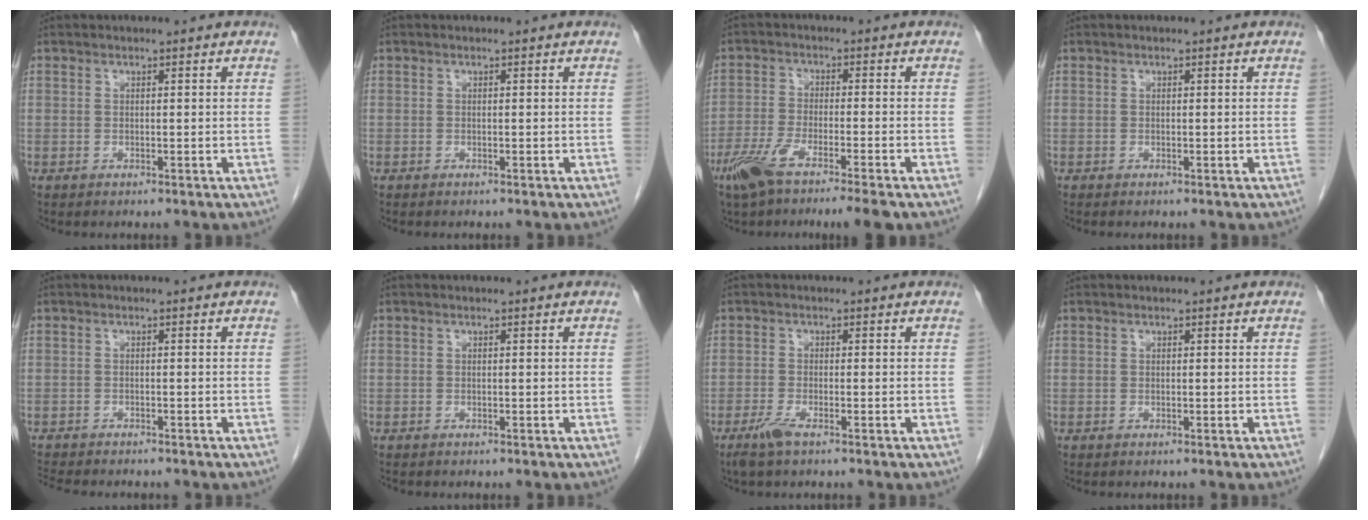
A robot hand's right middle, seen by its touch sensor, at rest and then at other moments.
{"total": 0.0}
{"total": 9.2, "force": [-6.3, 0.5, 6.7], "torque": [-0.122, -0.018, -0.107]}
{"total": 0.0}
{"total": 6.7, "force": [-6.1, 1.4, 2.6], "torque": [-0.040, -0.008, -0.091]}
{"total": 0.6, "force": [-0.5, 0.1, 0.2], "torque": [-0.004, 0.000, -0.009]}
{"total": 2.7, "force": [-1.8, 0.2, 1.9], "torque": [-0.048, -0.007, -0.039]}
{"total": 0.0}